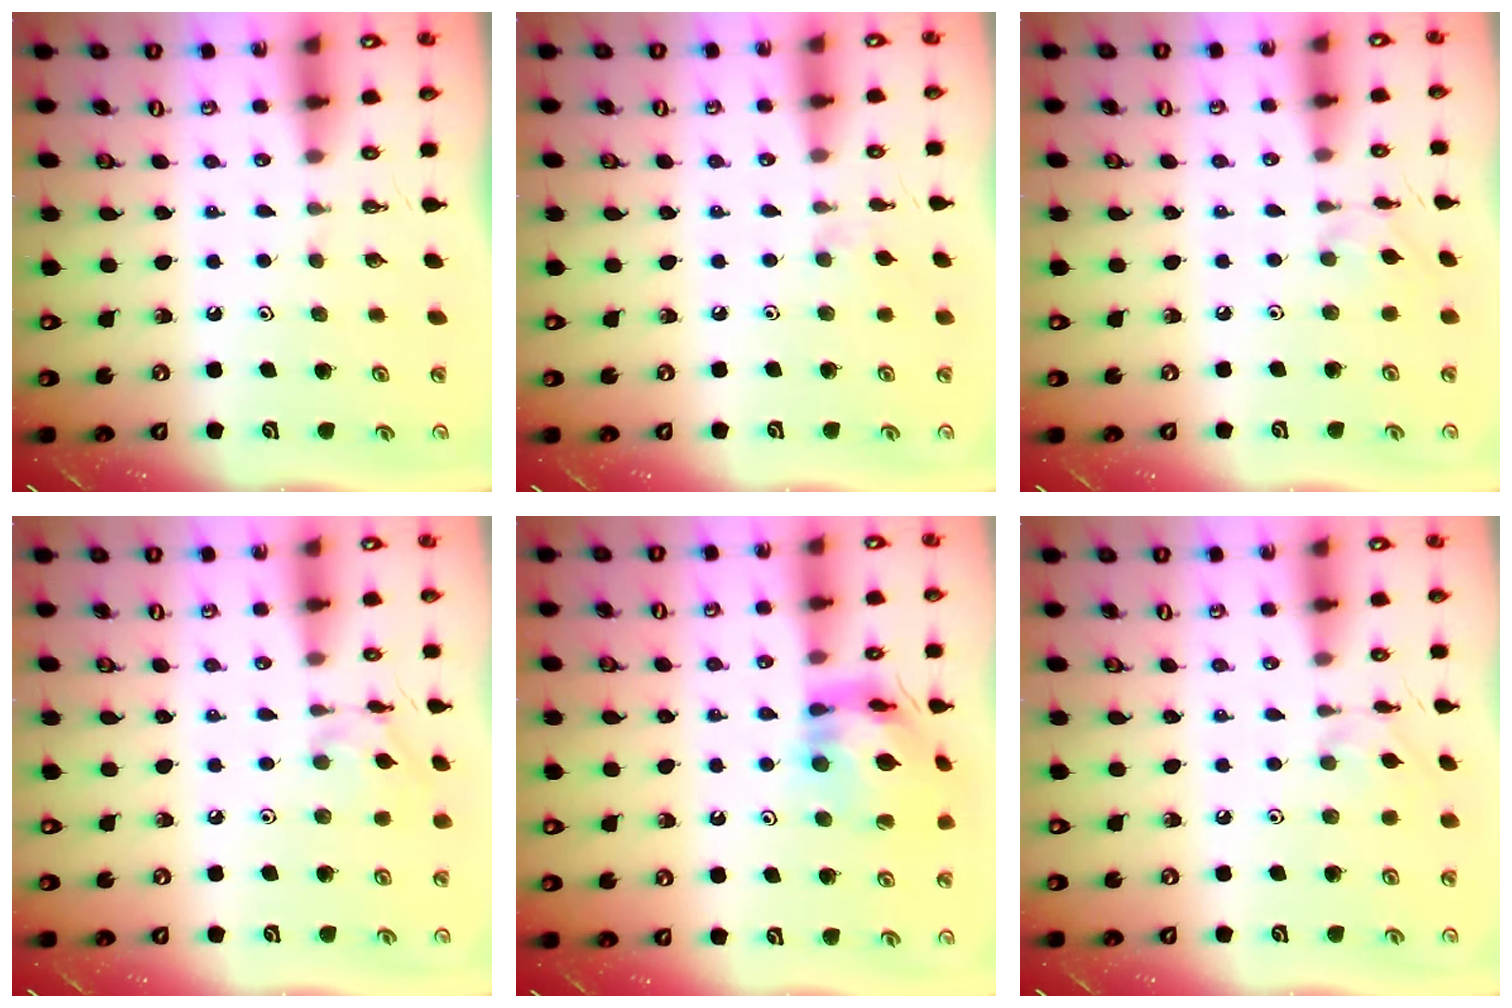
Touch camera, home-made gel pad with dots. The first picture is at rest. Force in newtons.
{"total": 2.9, "press": 2.9, "slide": 0.5}
{"total": 1.8, "press": 1.8, "slide": 0.1}
{"total": 7.3, "press": 7.2, "slide": 0.4}
{"total": 13.3, "press": 13.2, "slide": 1.7}
{"total": 1.8, "press": 1.8, "slide": 0.1}